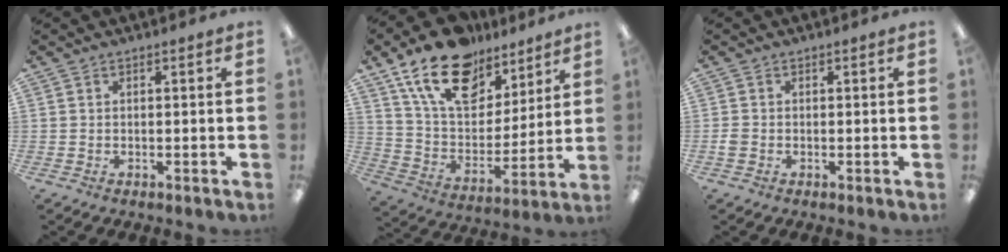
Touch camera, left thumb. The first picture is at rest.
{"total": 19.7, "force": [13.7, 10.4, 9.6], "torque": [-0.179, -0.074, 0.246]}
{"total": 1.5, "force": [-0.5, 1.2, 0.7], "torque": [-0.012, 0.002, -0.008]}